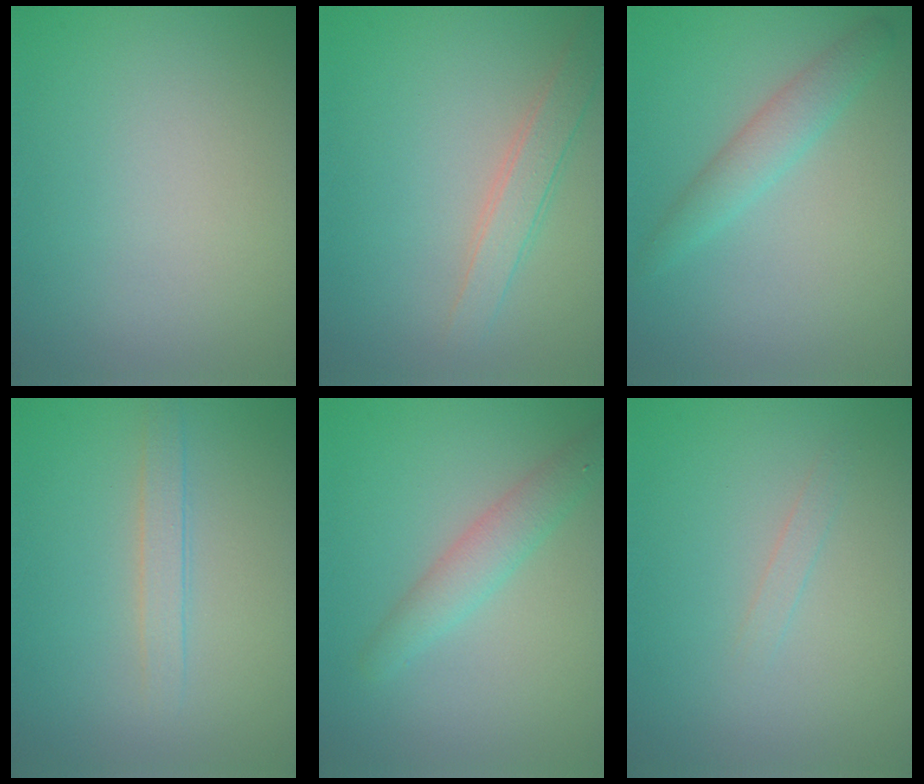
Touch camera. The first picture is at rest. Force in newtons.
{"total": 2.4, "press": 2.4, "slide": 0.1}
{"total": 2.5, "press": 2.5, "slide": 0.1}
{"total": 1.7, "press": 1.7, "slide": 0.1}
{"total": 2.8, "press": 2.8, "slide": 0.0}
{"total": 0.8, "press": 0.8, "slide": 0.0}